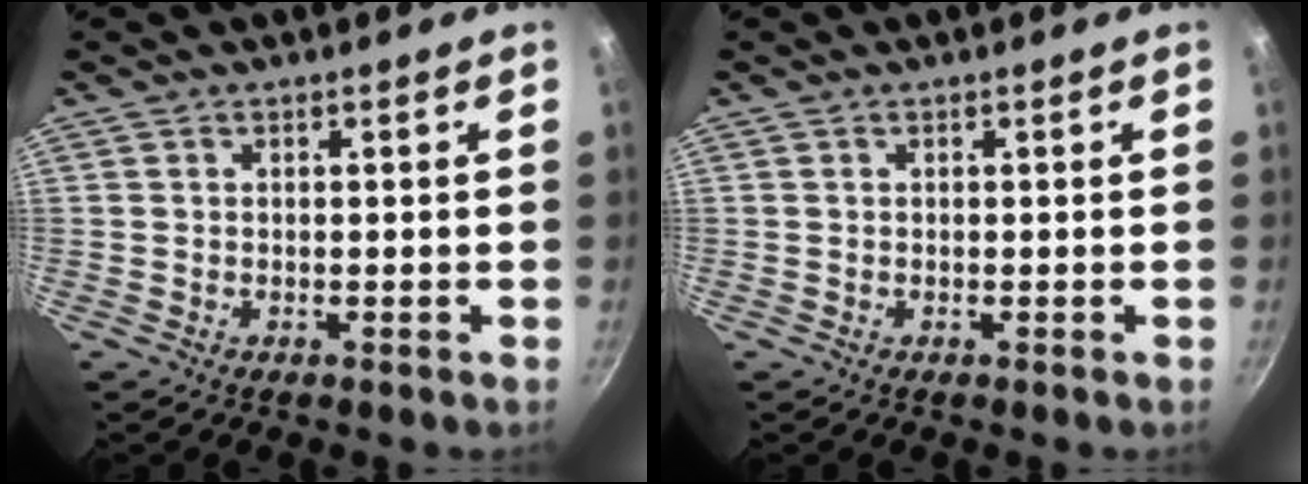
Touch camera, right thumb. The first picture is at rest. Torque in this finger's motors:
{"motor_torque": [-0.02, 0.02, -0.09, 0.03, 0.01]}